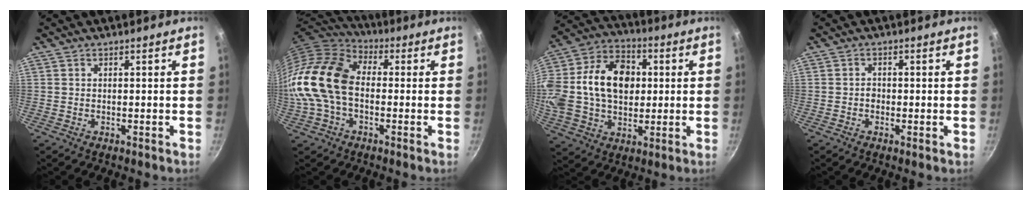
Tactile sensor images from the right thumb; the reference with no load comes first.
{"total": 17.3, "force": [-1.3, 11.7, 12.6], "torque": [-0.234, 0.036, -0.040]}
{"total": 25.1, "force": [2.5, 18.0, 17.4], "torque": [-0.326, 0.034, 0.038]}
{"total": 1.4, "force": [-0.4, 1.0, 0.9], "torque": [-0.015, 0.002, -0.010]}